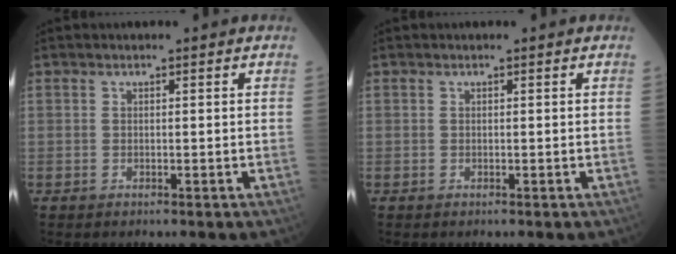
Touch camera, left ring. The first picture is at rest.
{"total": 0.0}